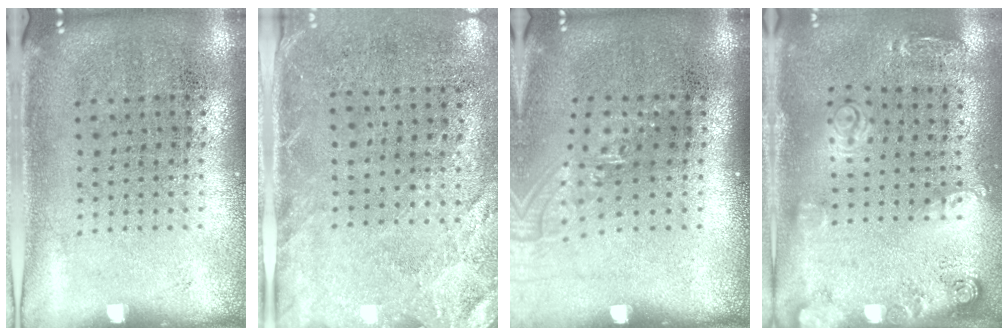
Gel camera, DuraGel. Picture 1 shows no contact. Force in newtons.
{"total": 2.6, "press": 2.0, "slide": 1.6}
{"total": 1.1, "press": 1.0, "slide": 0.6}
{"total": 1.7, "press": 1.4, "slide": 1.0}